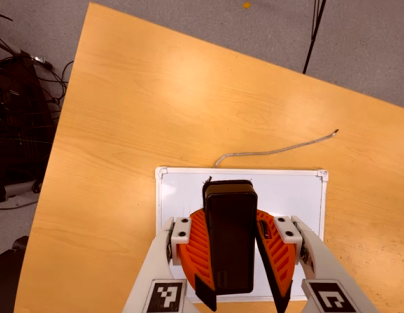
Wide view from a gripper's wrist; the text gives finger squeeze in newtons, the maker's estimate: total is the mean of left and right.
{"total": 8.9, "left": 9.2, "right": 8.7}